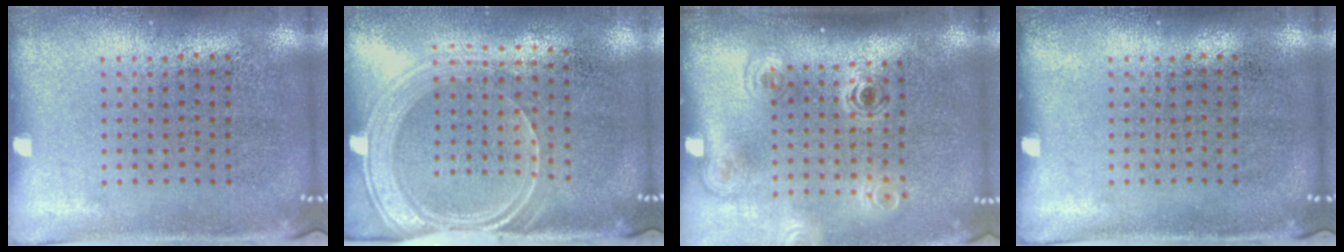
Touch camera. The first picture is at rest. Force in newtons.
{"total": 1.8, "press": 1.5, "slide": 0.9}
{"total": 1.8, "press": 1.2, "slide": 1.3}
{"total": 0.0}